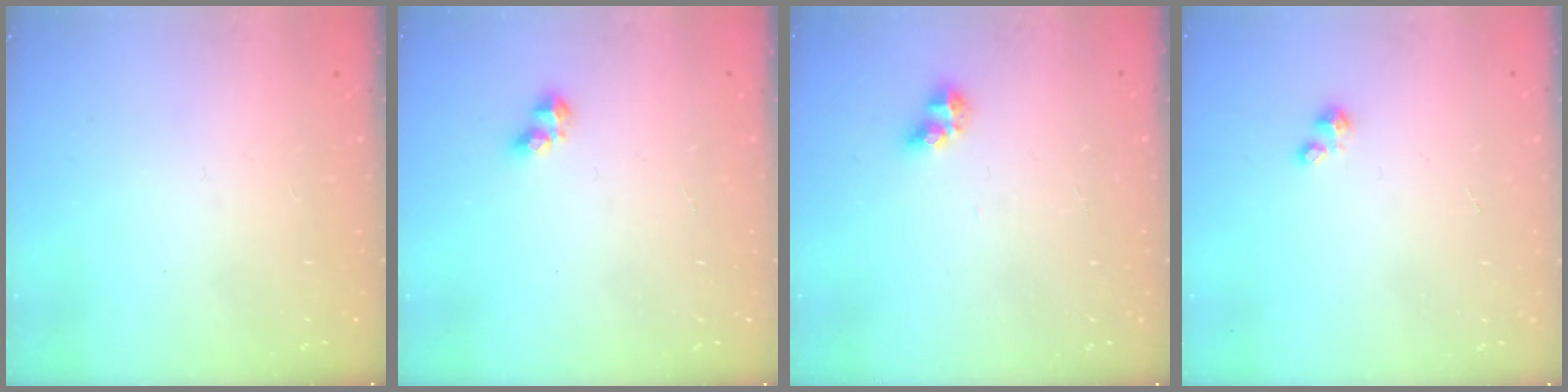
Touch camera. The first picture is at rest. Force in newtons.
{"total": 3.1, "press": 3.0, "slide": 0.7}
{"total": 4.7, "press": 4.7, "slide": 0.3}
{"total": 1.4, "press": 1.4, "slide": 0.2}